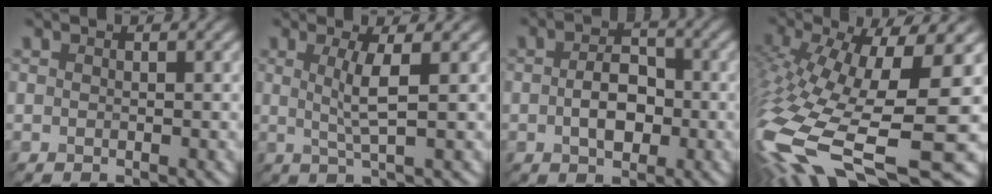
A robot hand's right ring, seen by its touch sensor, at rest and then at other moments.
{"total": 2.0, "force": [0.1, -0.7, 1.8], "torque": [-0.070, -0.001, 0.026]}
{"total": 2.0, "force": [-1.0, 0.8, 1.5], "torque": [-0.062, 0.003, 0.007]}
{"total": 14.6, "force": [-5.6, 4.1, 12.8], "torque": [-0.317, -0.022, -0.074]}